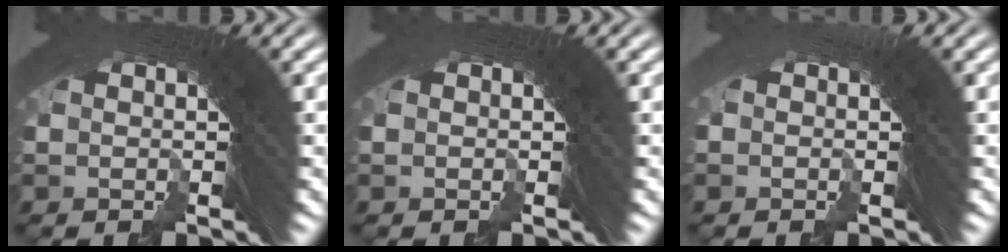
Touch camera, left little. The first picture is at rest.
{"total": 0.0}
{"total": 1.3, "force": [-0.9, -0.4, -0.7], "torque": [0.024, 0.011, -0.021]}